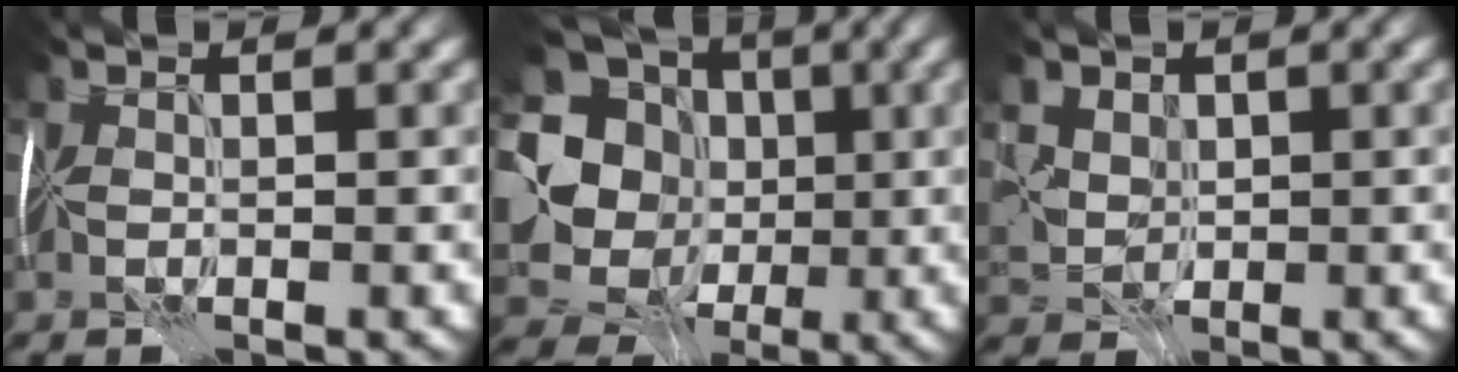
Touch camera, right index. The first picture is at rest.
{"total": 12.7, "force": [-0.1, 11.9, 4.3], "torque": [-0.121, 0.017, -0.013]}
{"total": 2.6, "force": [0.7, 2.4, 0.9], "torque": [-0.034, 0.002, 0.020]}